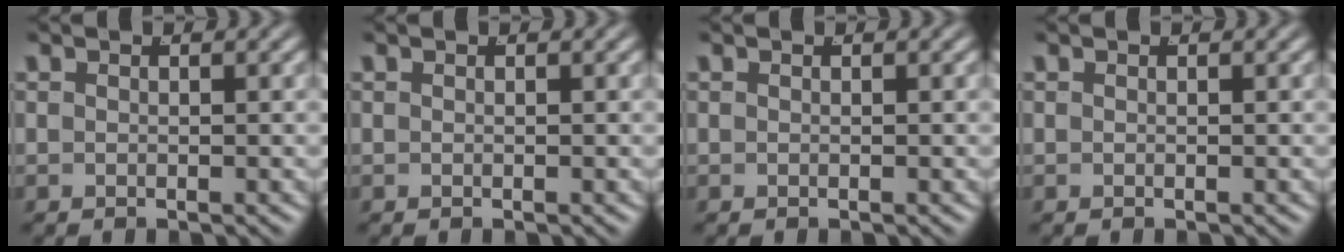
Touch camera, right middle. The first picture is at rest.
{"total": 0.0}
{"total": 0.0}
{"total": 0.0}